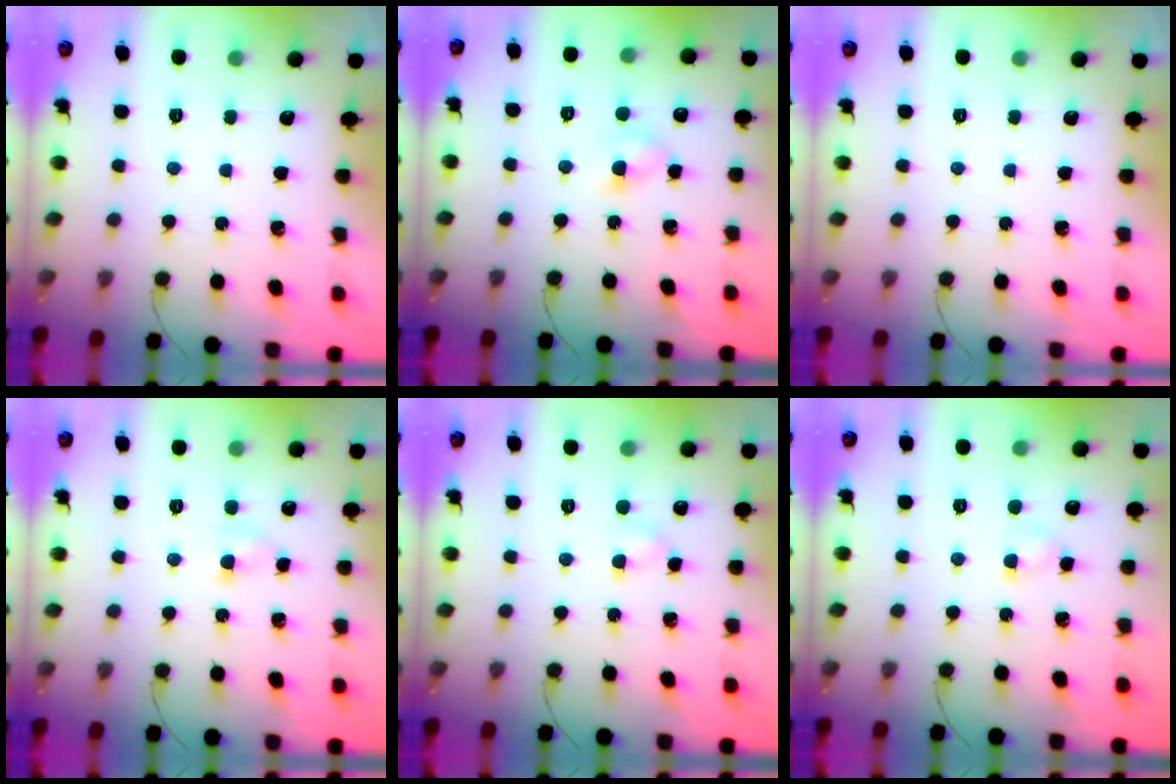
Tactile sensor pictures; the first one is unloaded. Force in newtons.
{"total": 3.0, "press": 2.8, "slide": 1.2}
{"total": 0.0}
{"total": 3.5, "press": 3.3, "slide": 1.2}
{"total": 2.7, "press": 2.5, "slide": 1.1}
{"total": 3.1, "press": 2.9, "slide": 1.1}